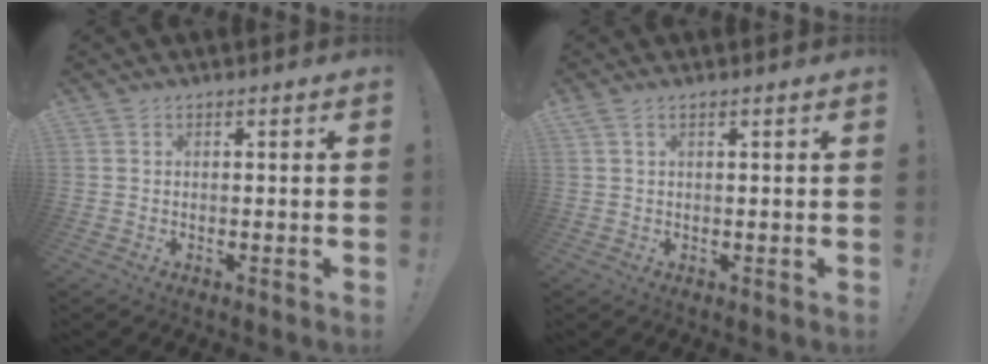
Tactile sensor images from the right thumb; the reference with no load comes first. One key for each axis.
{"total": 1.6, "fx": 0.7, "fy": 0.1, "fz": 1.4, "tx": -0.036, "ty": 0.003, "tz": 0.013}